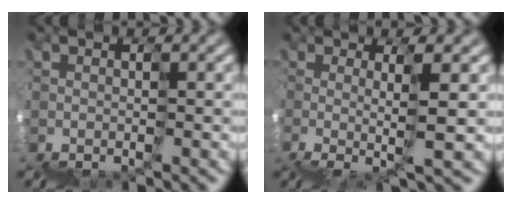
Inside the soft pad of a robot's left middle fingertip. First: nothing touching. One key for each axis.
{"total": 2.8, "fx": 2.3, "fy": -1.4, "fz": 0.9, "tx": 0.013, "ty": 0.027, "tz": 0.032}